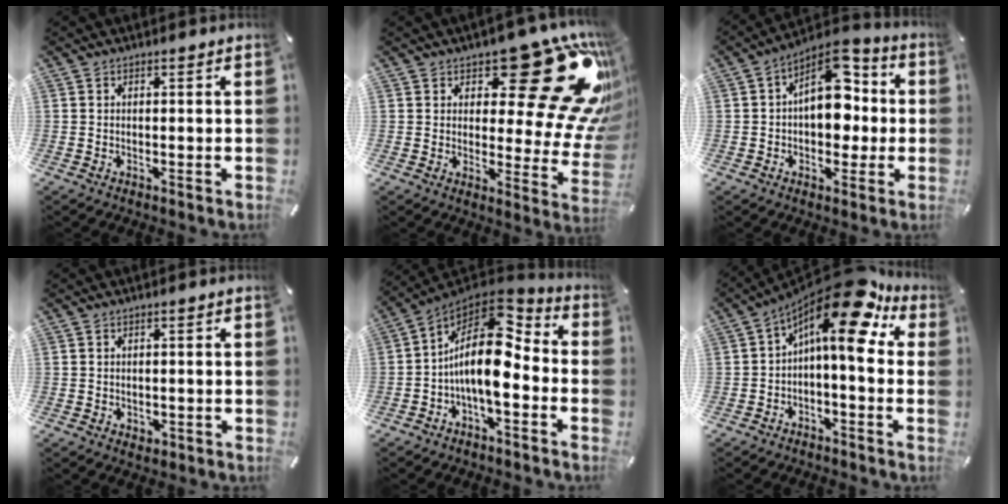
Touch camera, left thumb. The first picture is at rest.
{"total": 24.4, "force": [12.3, 10.4, 18.3], "torque": [-0.209, -0.086, 0.197]}
{"total": 13.5, "force": [2.4, 8.8, 9.9], "torque": [-0.134, -0.017, 0.039]}
{"total": 1.1, "force": [-0.2, 1.0, 0.4], "torque": [-0.009, 0.004, -0.005]}
{"total": 15.8, "force": [-0.3, 8.1, 13.6], "torque": [-0.271, -0.018, -0.012]}
{"total": 15.5, "force": [7.5, 5.5, 12.5], "torque": [-0.198, -0.060, 0.117]}